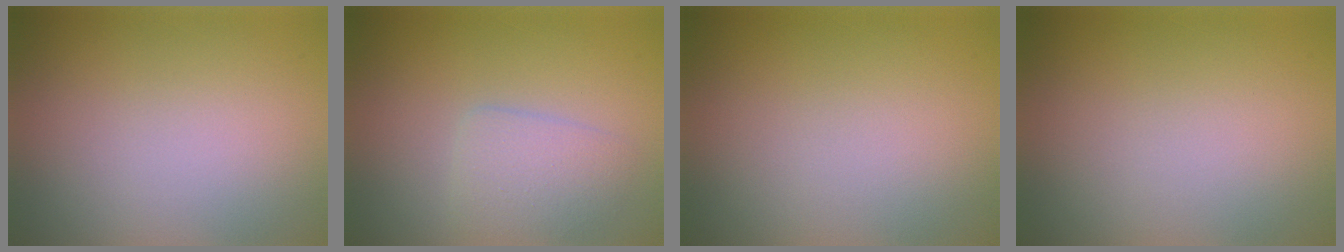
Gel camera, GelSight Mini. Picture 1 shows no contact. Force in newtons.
{"total": 2.5, "press": 2.5, "slide": 0.0}
{"total": 0.0}
{"total": 0.0}